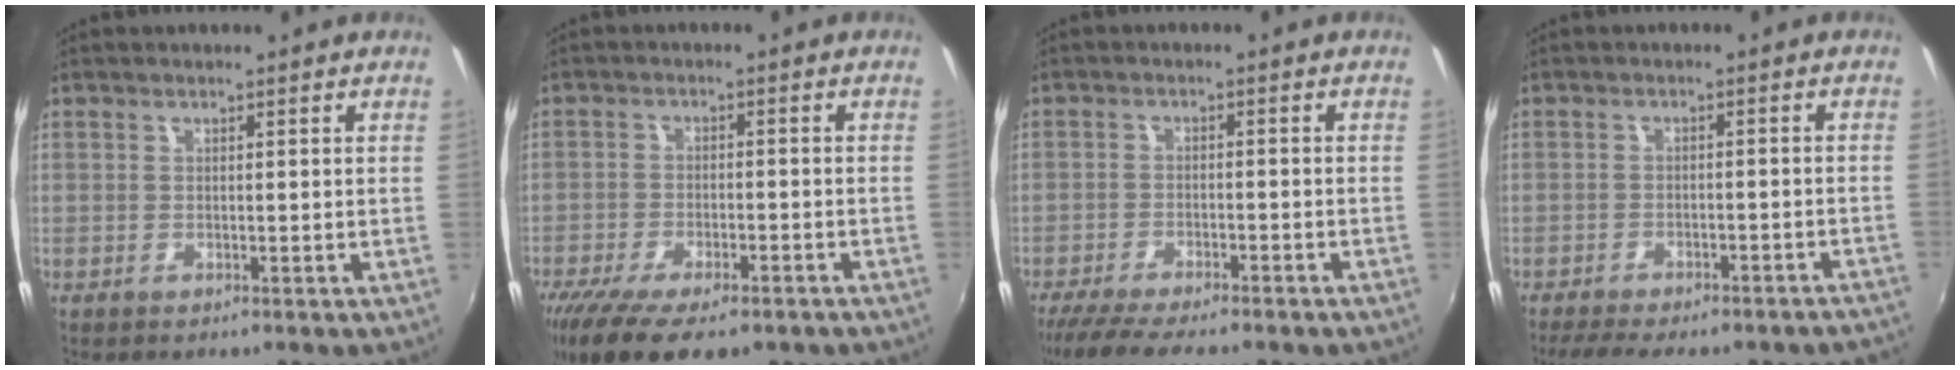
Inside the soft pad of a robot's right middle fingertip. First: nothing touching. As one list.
[{"total": 16.6, "force": [-11.8, 6.2, 10.0], "torque": [-0.209, -0.054, -0.178]}, {"total": 12.5, "force": [-10.4, 2.5, 6.5], "torque": [-0.139, -0.036, -0.164]}, {"total": 15.6, "force": [-13.5, 3.9, 6.9], "torque": [-0.137, -0.019, -0.170]}]